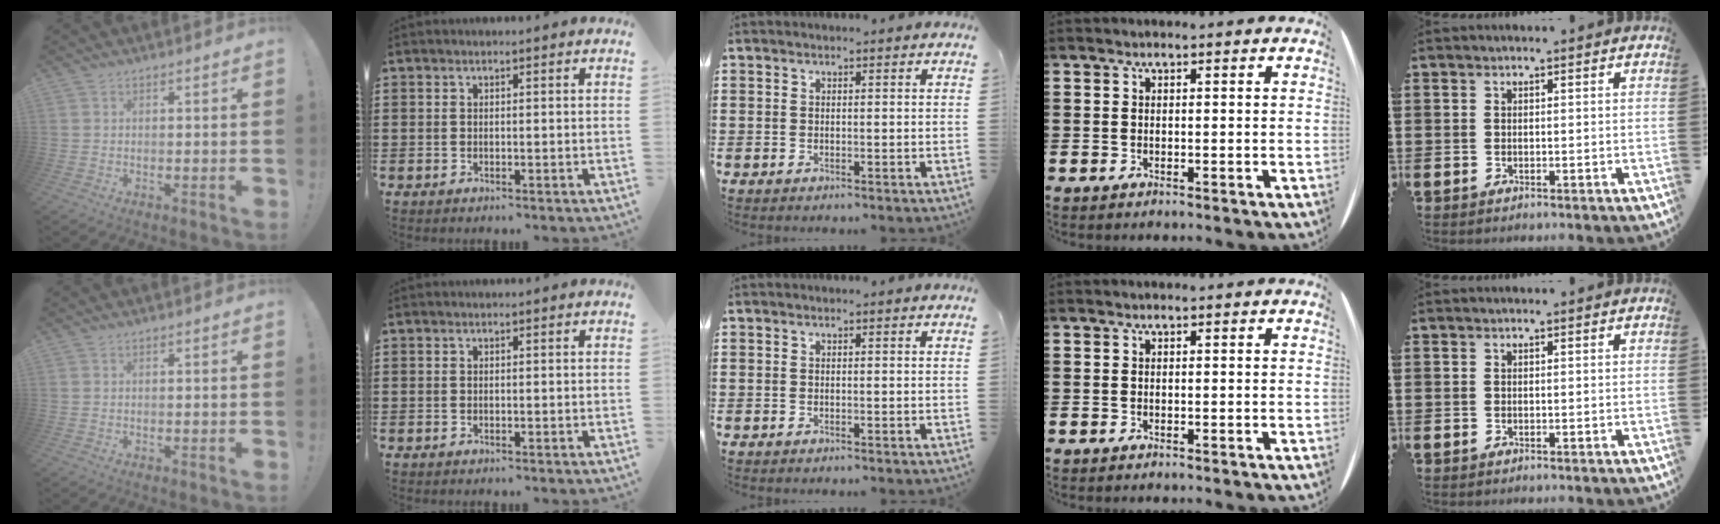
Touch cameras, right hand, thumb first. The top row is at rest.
{}